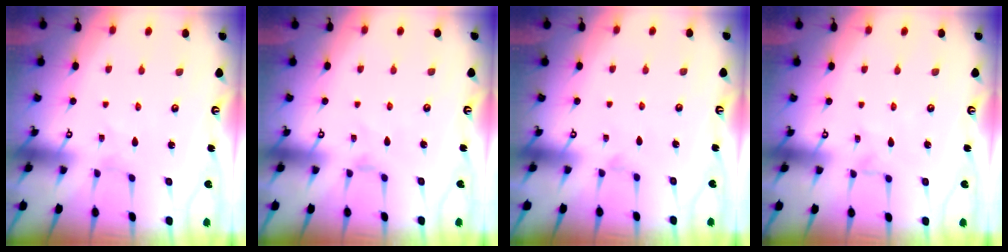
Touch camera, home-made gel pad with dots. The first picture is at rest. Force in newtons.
{"total": 1.1, "press": 1.0, "slide": 0.3}
{"total": 2.1, "press": 2.1, "slide": 0.5}
{"total": 0.6, "press": 0.6, "slide": 0.3}